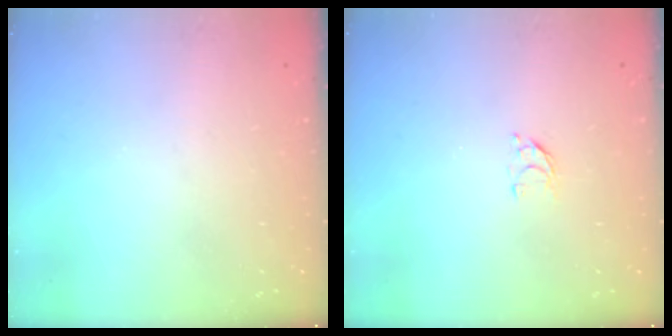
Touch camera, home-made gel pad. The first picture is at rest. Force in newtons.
{"total": 2.9, "press": 2.9, "slide": 0.2}